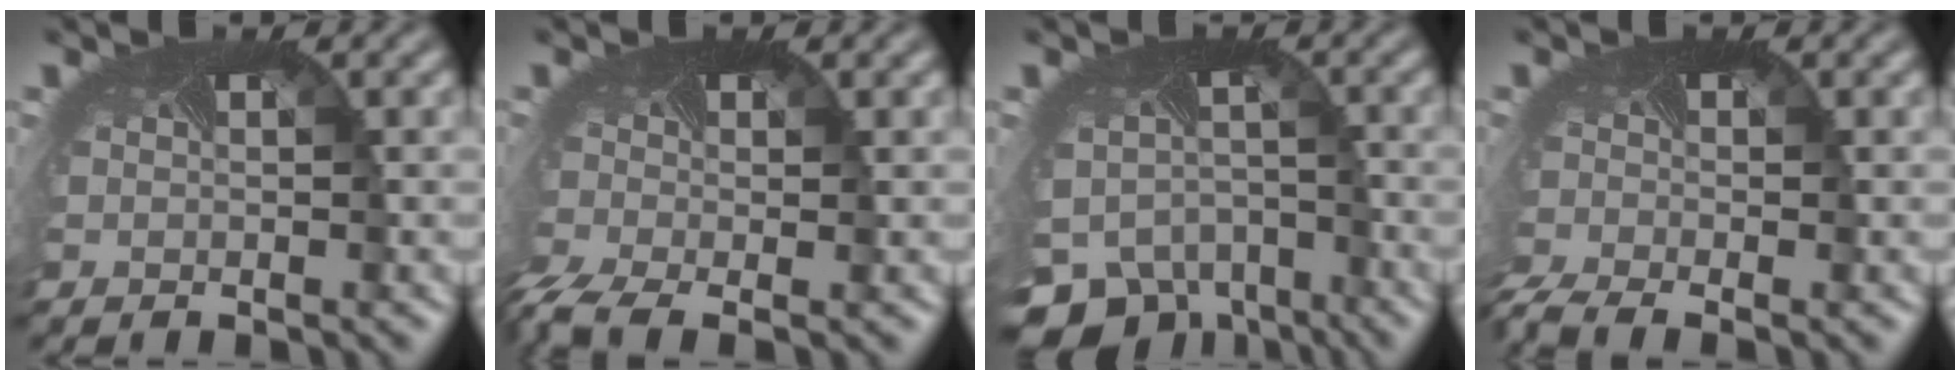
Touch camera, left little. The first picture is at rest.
{"total": 4.4, "force": [-2.9, 1.8, 2.8], "torque": [-0.077, -0.027, -0.056]}
{"total": 10.7, "force": [-7.9, 6.2, 3.7], "torque": [-0.083, -0.042, -0.105]}
{"total": 4.5, "force": [-3.6, 1.2, 2.4], "torque": [-0.065, -0.029, -0.067]}